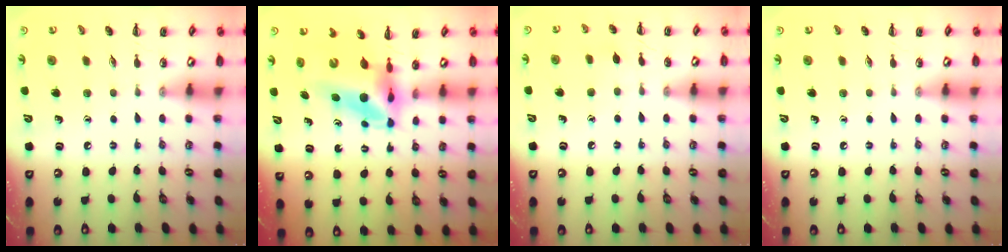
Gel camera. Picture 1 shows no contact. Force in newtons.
{"total": 6.3, "press": 6.0, "slide": 1.8}
{"total": 5.1, "press": 4.8, "slide": 1.7}
{"total": 0.0}